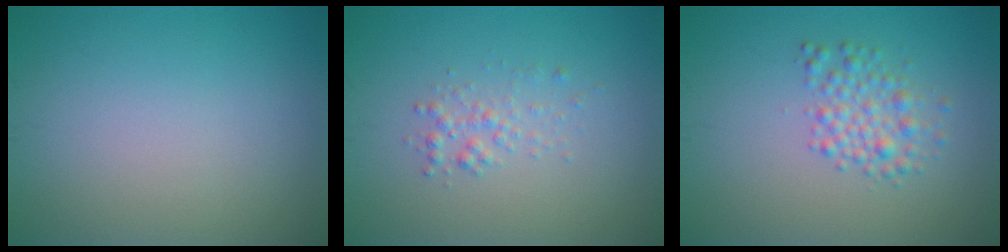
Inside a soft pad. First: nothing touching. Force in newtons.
{"total": 1.4, "press": 1.4, "slide": 0.1}
{"total": 2.7, "press": 2.7, "slide": 0.1}